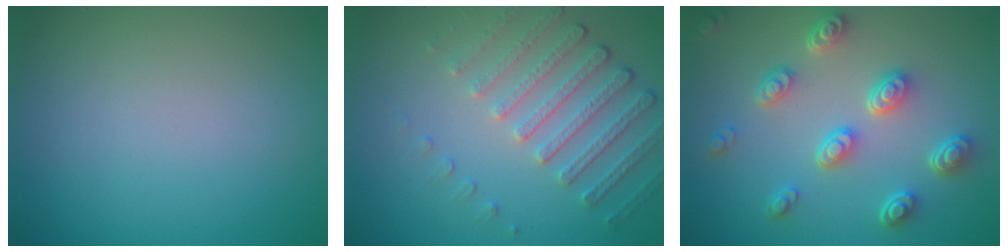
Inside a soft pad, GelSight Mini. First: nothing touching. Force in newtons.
{"total": 4.6, "press": 3.3, "slide": 3.2}
{"total": 4.9, "press": 3.7, "slide": 3.2}